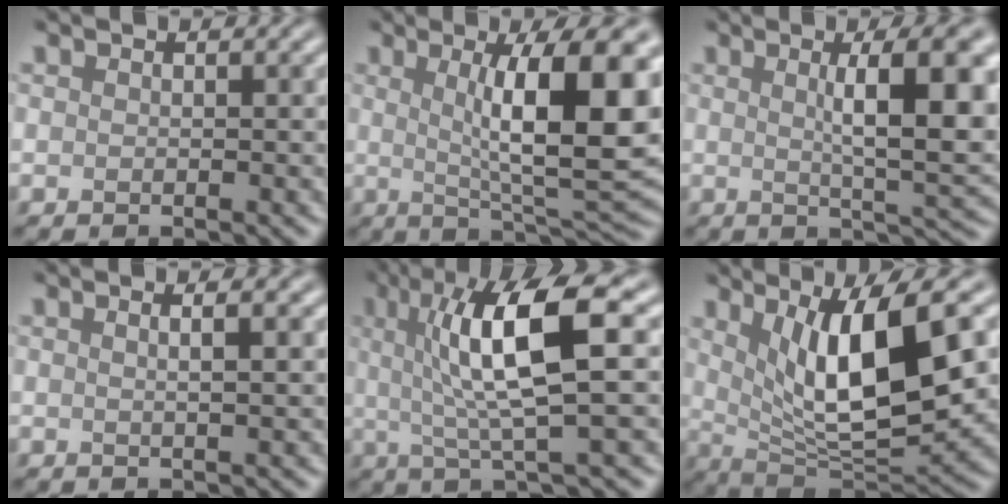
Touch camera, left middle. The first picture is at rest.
{"total": 11.5, "force": [1.9, 2.7, 11.0], "torque": [-0.151, -0.002, 0.035]}
{"total": 9.2, "force": [1.8, 2.1, 8.8], "torque": [-0.106, 0.008, 0.027]}
{"total": 2.8, "force": [1.0, 1.1, 2.4], "torque": [-0.015, 0.009, -0.011]}
{"total": 9.1, "force": [2.0, 1.9, 8.7], "torque": [-0.137, 0.002, 0.034]}
{"total": 9.9, "force": [2.4, 3.0, 9.1], "torque": [-0.144, -0.013, 0.047]}